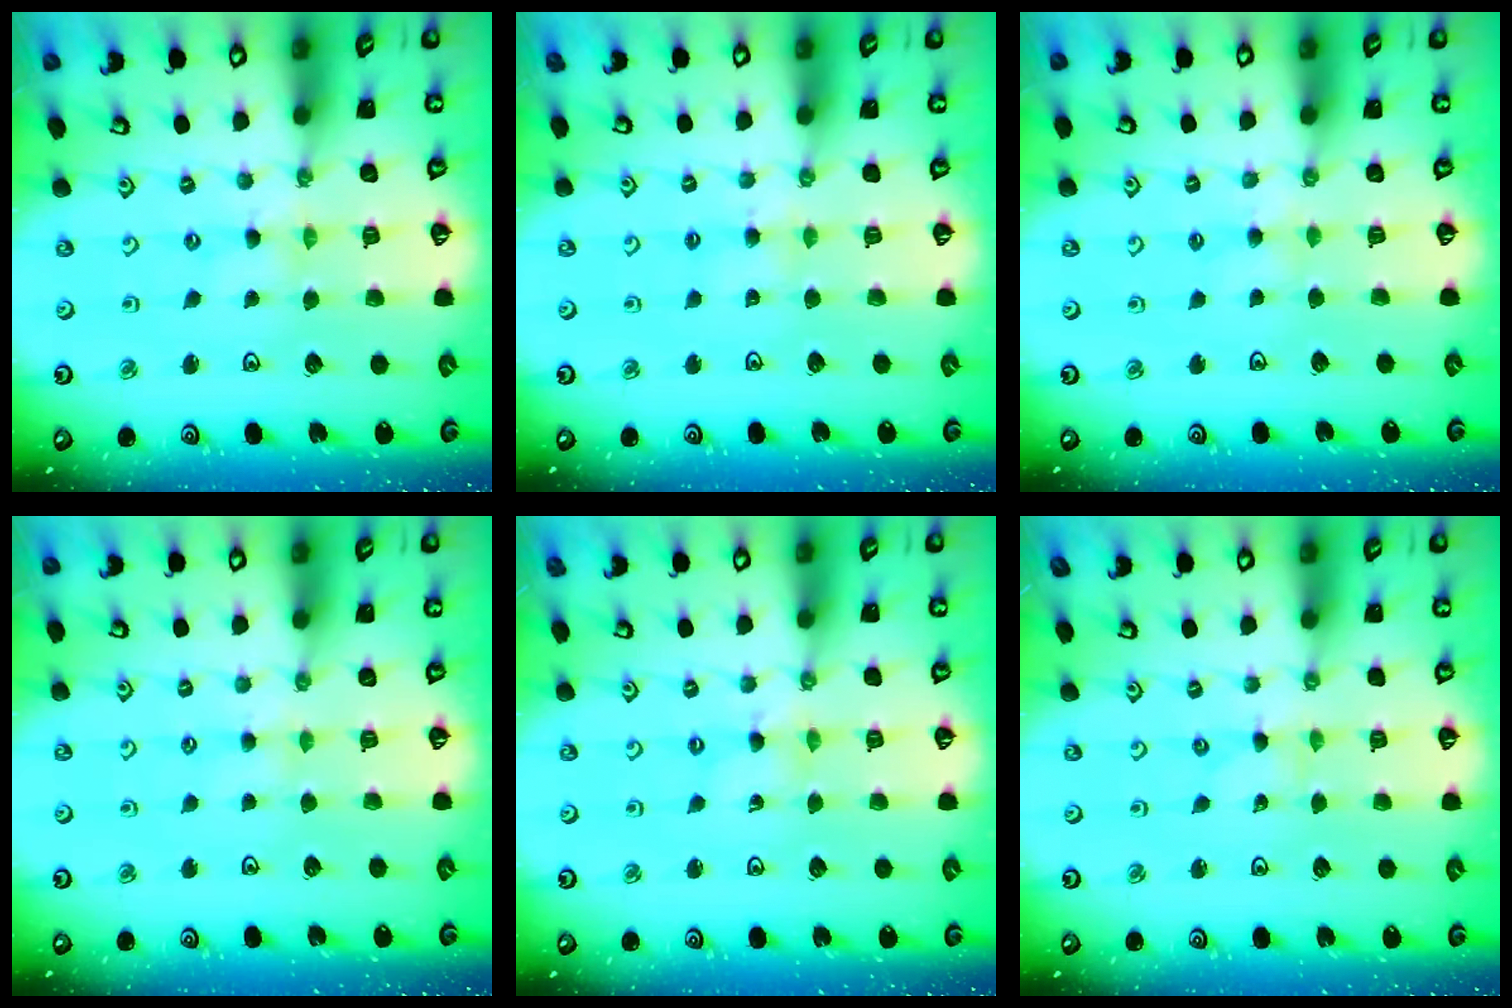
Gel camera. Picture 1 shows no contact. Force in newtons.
{"total": 4.1, "press": 4.1, "slide": 0.7}
{"total": 2.7, "press": 2.6, "slide": 0.5}
{"total": 2.7, "press": 2.7, "slide": 0.4}
{"total": 0.7, "press": 0.6, "slide": 0.2}
{"total": 0.0}